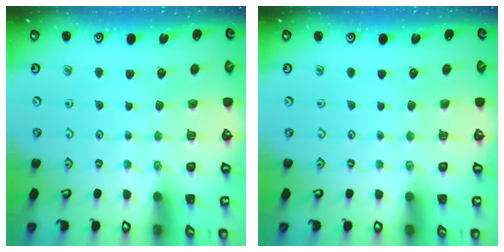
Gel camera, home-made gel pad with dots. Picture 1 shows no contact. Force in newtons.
{"total": 0.0}